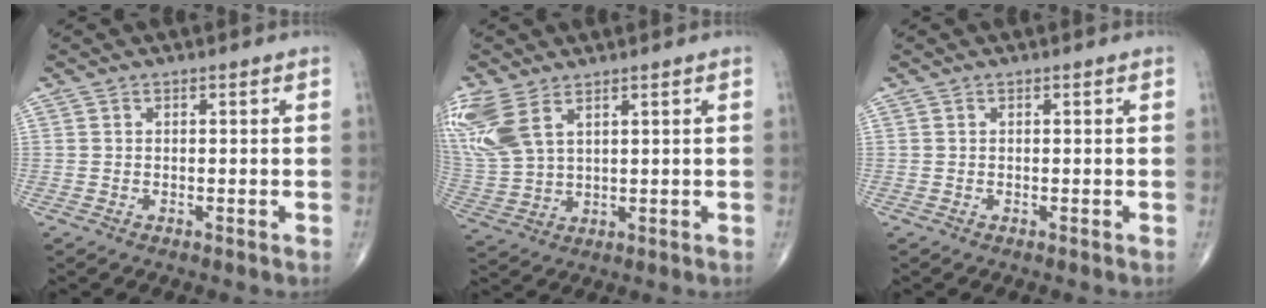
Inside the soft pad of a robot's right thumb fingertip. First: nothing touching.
{"total": 11.9, "force": [6.1, 6.2, 8.2], "torque": [-0.210, -0.011, 0.137]}
{"total": 0.0}